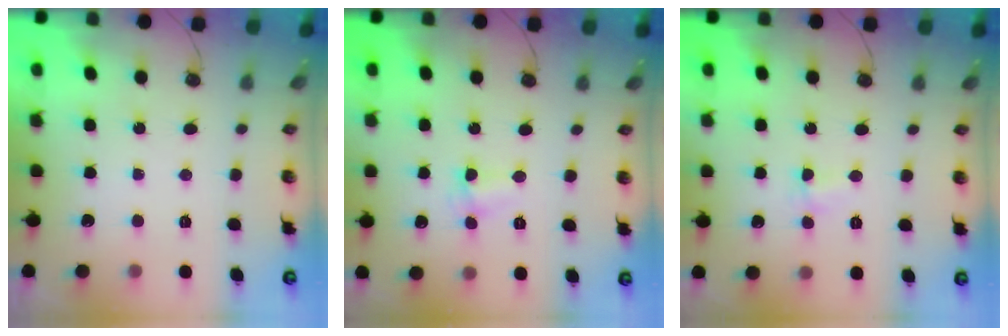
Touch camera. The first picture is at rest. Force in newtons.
{"total": 2.9, "press": 2.8, "slide": 0.7}
{"total": 2.5, "press": 2.1, "slide": 1.4}